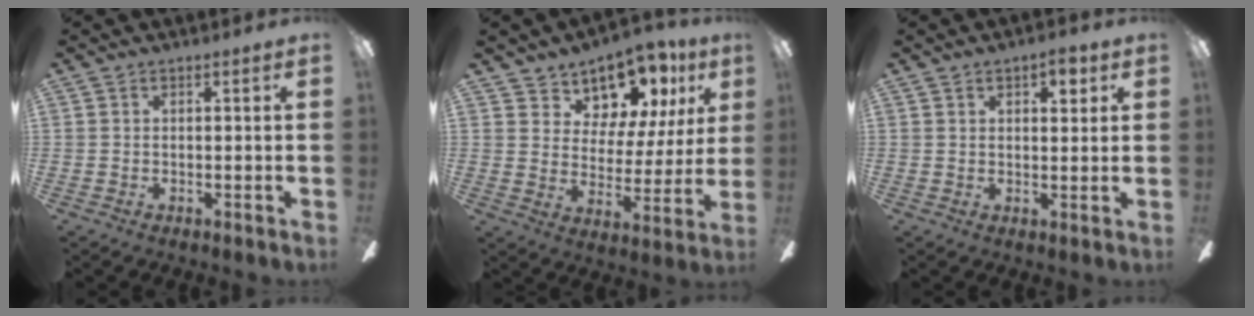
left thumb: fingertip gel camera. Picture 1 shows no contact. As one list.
[{"total": 12.4, "force": [9.5, 6.8, 4.1], "torque": [-0.074, -0.072, 0.175]}, {"total": 3.9, "force": [2.3, 1.8, 2.5], "torque": [-0.022, -0.007, 0.033]}]